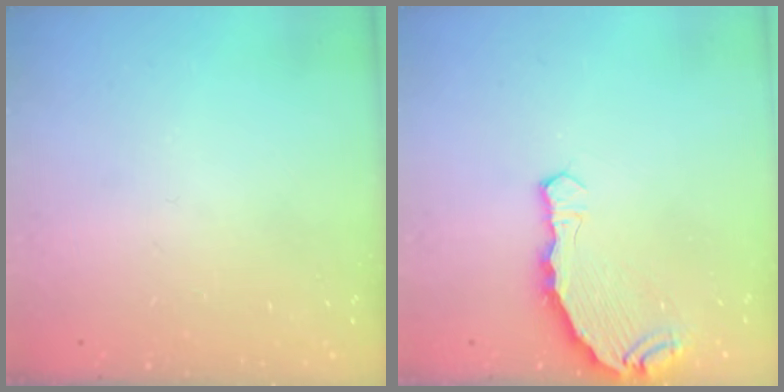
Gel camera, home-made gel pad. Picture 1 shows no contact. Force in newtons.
{"total": 8.2, "press": 6.6, "slide": 4.8}